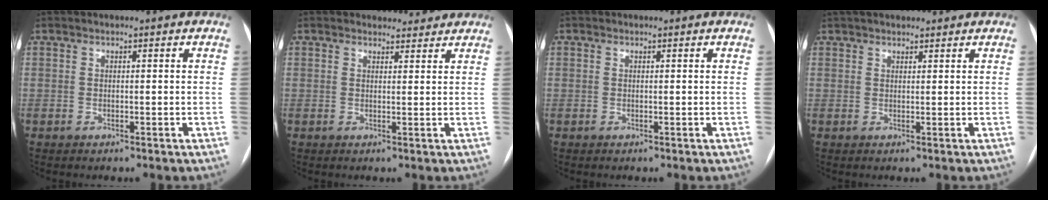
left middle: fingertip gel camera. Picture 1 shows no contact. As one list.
[{"total": 3.2, "force": [2.9, 1.3, -0.2], "torque": [0.003, 0.005, 0.031]}, {"total": 0.0}, {"total": 7.5, "force": [6.6, 2.2, 2.9], "torque": [-0.042, 0.039, 0.103]}]